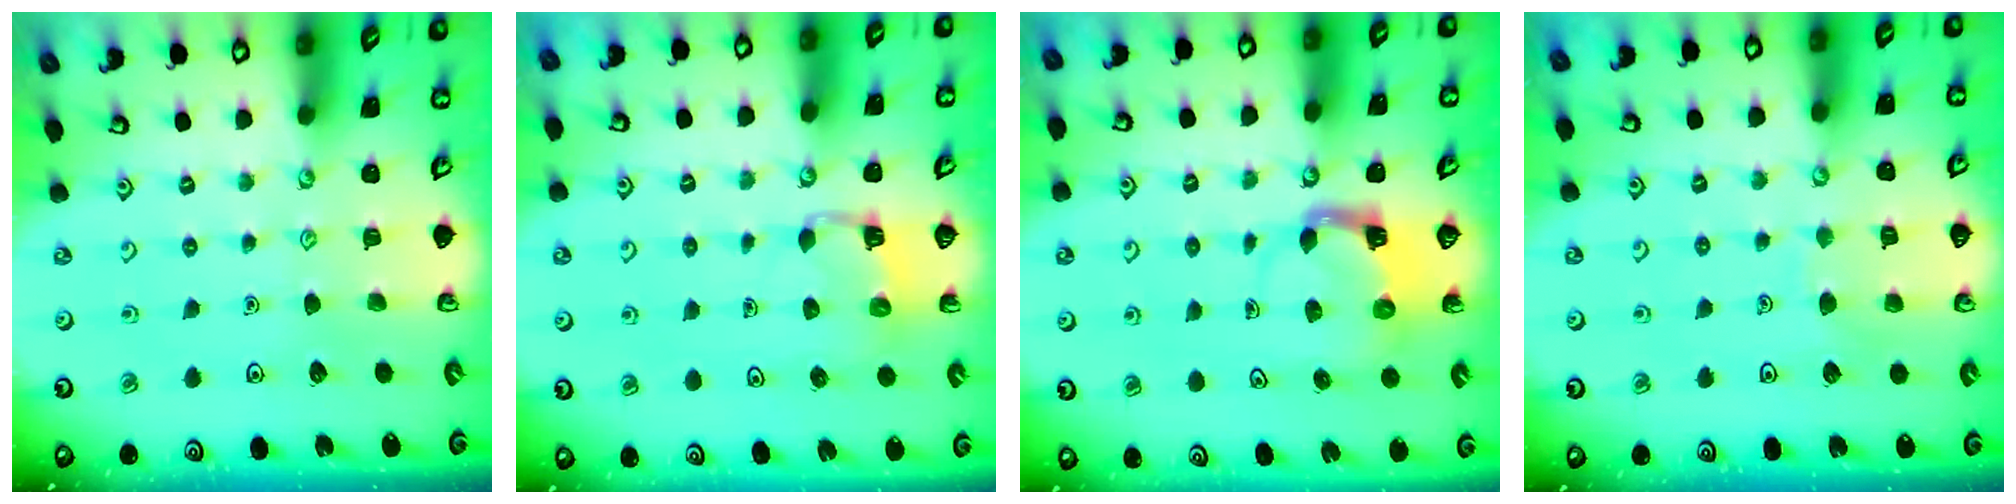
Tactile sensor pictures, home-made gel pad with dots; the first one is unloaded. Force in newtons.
{"total": 3.4, "press": 3.3, "slide": 0.5}
{"total": 3.9, "press": 3.9, "slide": 0.7}
{"total": 5.3, "press": 5.3, "slide": 0.5}